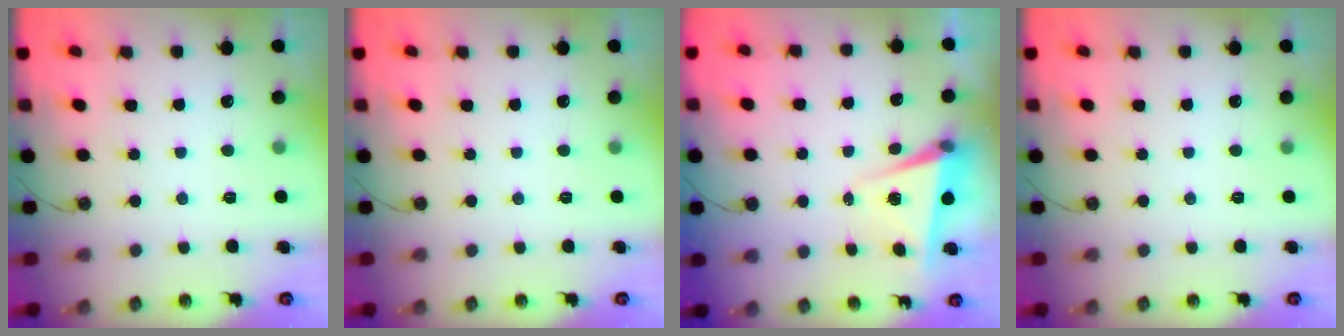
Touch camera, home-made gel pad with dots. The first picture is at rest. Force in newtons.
{"total": 0.0}
{"total": 5.6, "press": 4.8, "slide": 2.7}
{"total": 0.0}